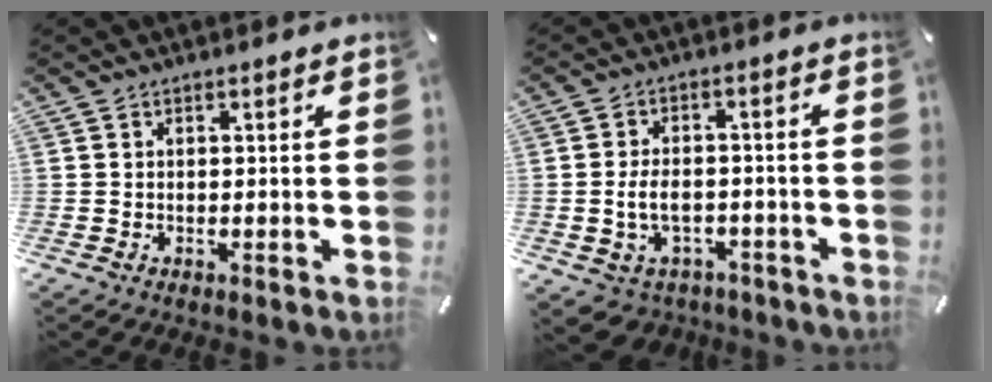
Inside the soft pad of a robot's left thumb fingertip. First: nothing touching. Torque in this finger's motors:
{"motor_torque": [0.29, 1.79, 0.35, 0.15, 0.18]}